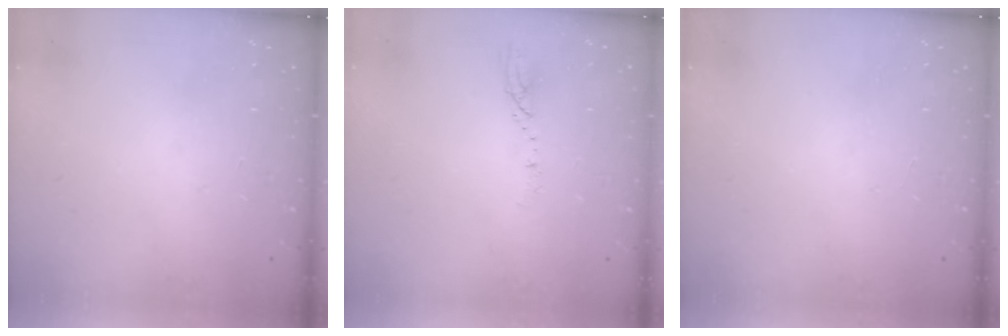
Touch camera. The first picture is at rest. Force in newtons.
{"total": 3.7, "press": 3.7, "slide": 0.3}
{"total": 1.0, "press": 0.1, "slide": 1.0}